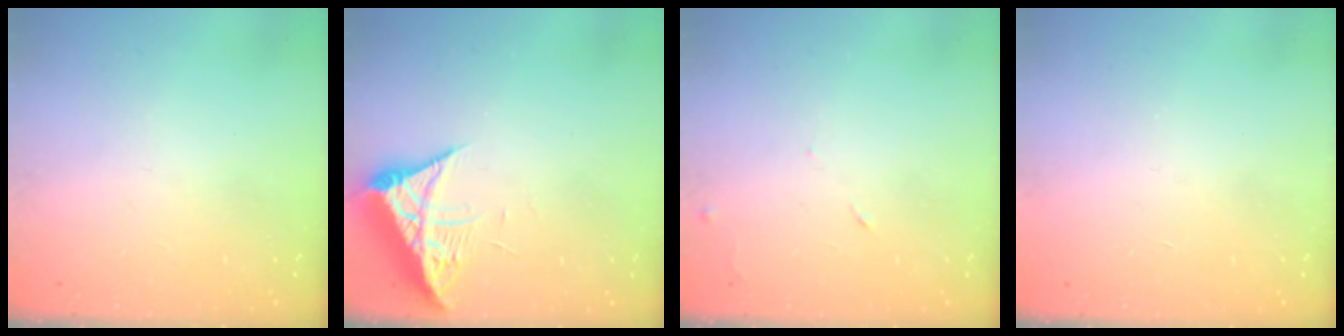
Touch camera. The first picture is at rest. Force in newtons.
{"total": 7.2, "press": 7.2, "slide": 0.8}
{"total": 5.5, "press": 5.5, "slide": 0.8}
{"total": 1.6, "press": 1.6, "slide": 0.1}